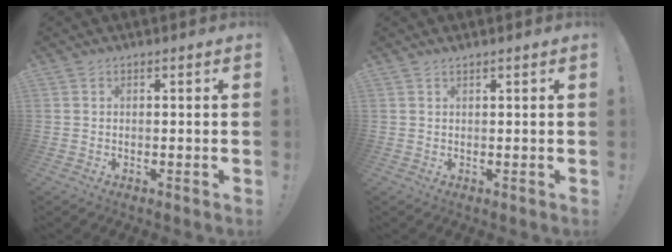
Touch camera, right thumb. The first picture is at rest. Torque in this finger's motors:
{"motor_torque": [-0.25, -0.25, -0.12, 0.20, -0.03]}